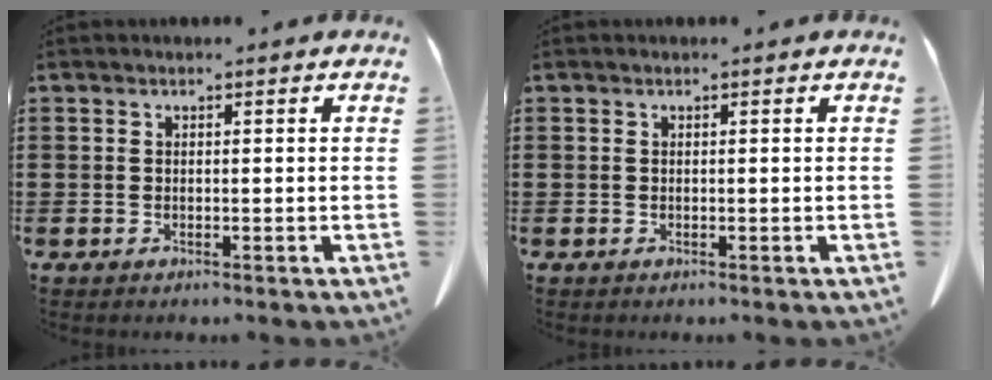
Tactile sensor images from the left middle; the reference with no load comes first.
{"total": 0.0}